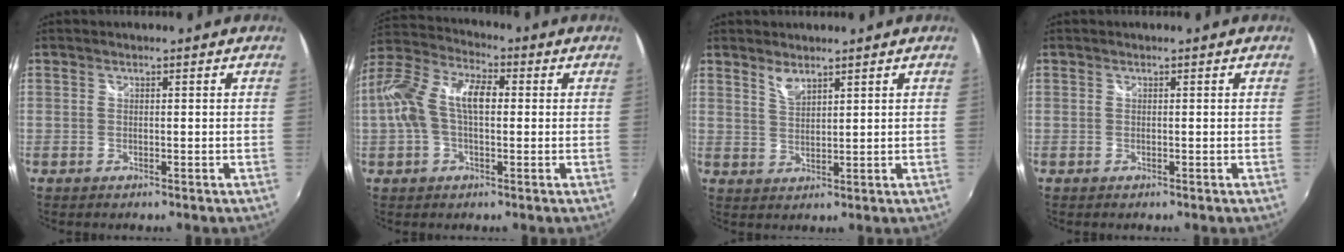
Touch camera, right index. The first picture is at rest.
{"total": 13.3, "force": [0.7, 6.8, 11.4], "torque": [-0.232, 0.028, 0.007]}
{"total": 2.9, "force": [2.4, 0.8, 1.5], "torque": [-0.026, -0.001, 0.043]}
{"total": 0.0}